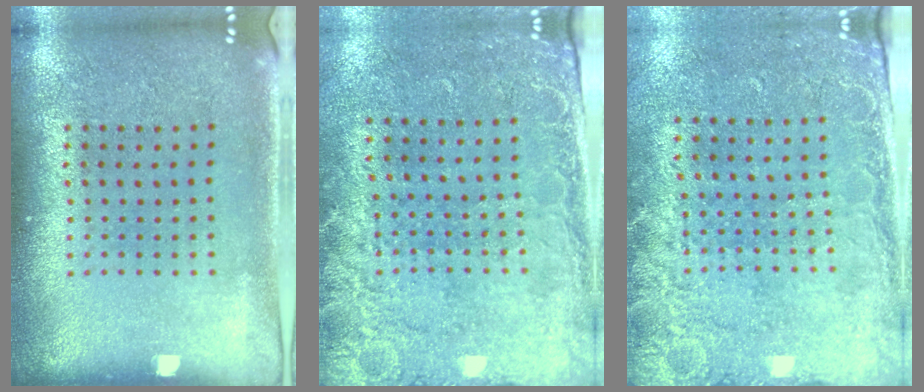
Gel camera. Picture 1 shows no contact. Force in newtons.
{"total": 2.6, "press": 2.2, "slide": 1.4}
{"total": 2.6, "press": 2.1, "slide": 1.4}